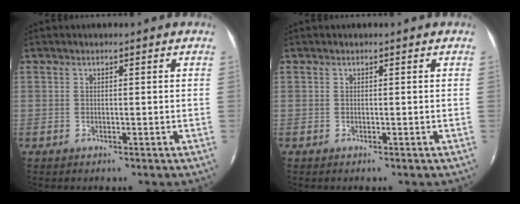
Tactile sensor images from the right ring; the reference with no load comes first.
{"total": 0.0}